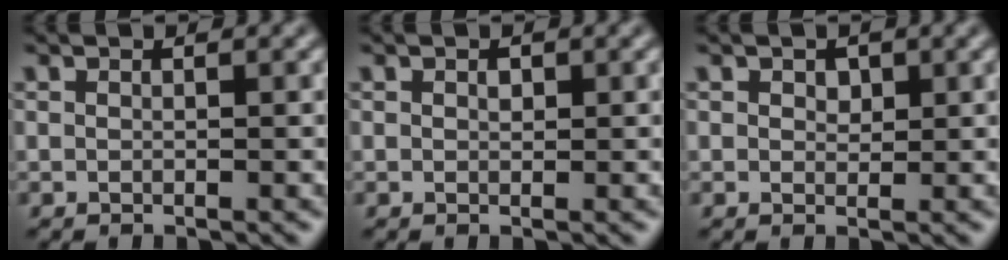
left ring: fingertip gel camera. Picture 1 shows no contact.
{"total": 0.7, "force": [0.3, 0.5, 0.4], "torque": [-0.008, -0.002, 0.004]}
{"total": 1.2, "force": [0.5, 0.9, 0.6], "torque": [-0.010, -0.003, 0.009]}